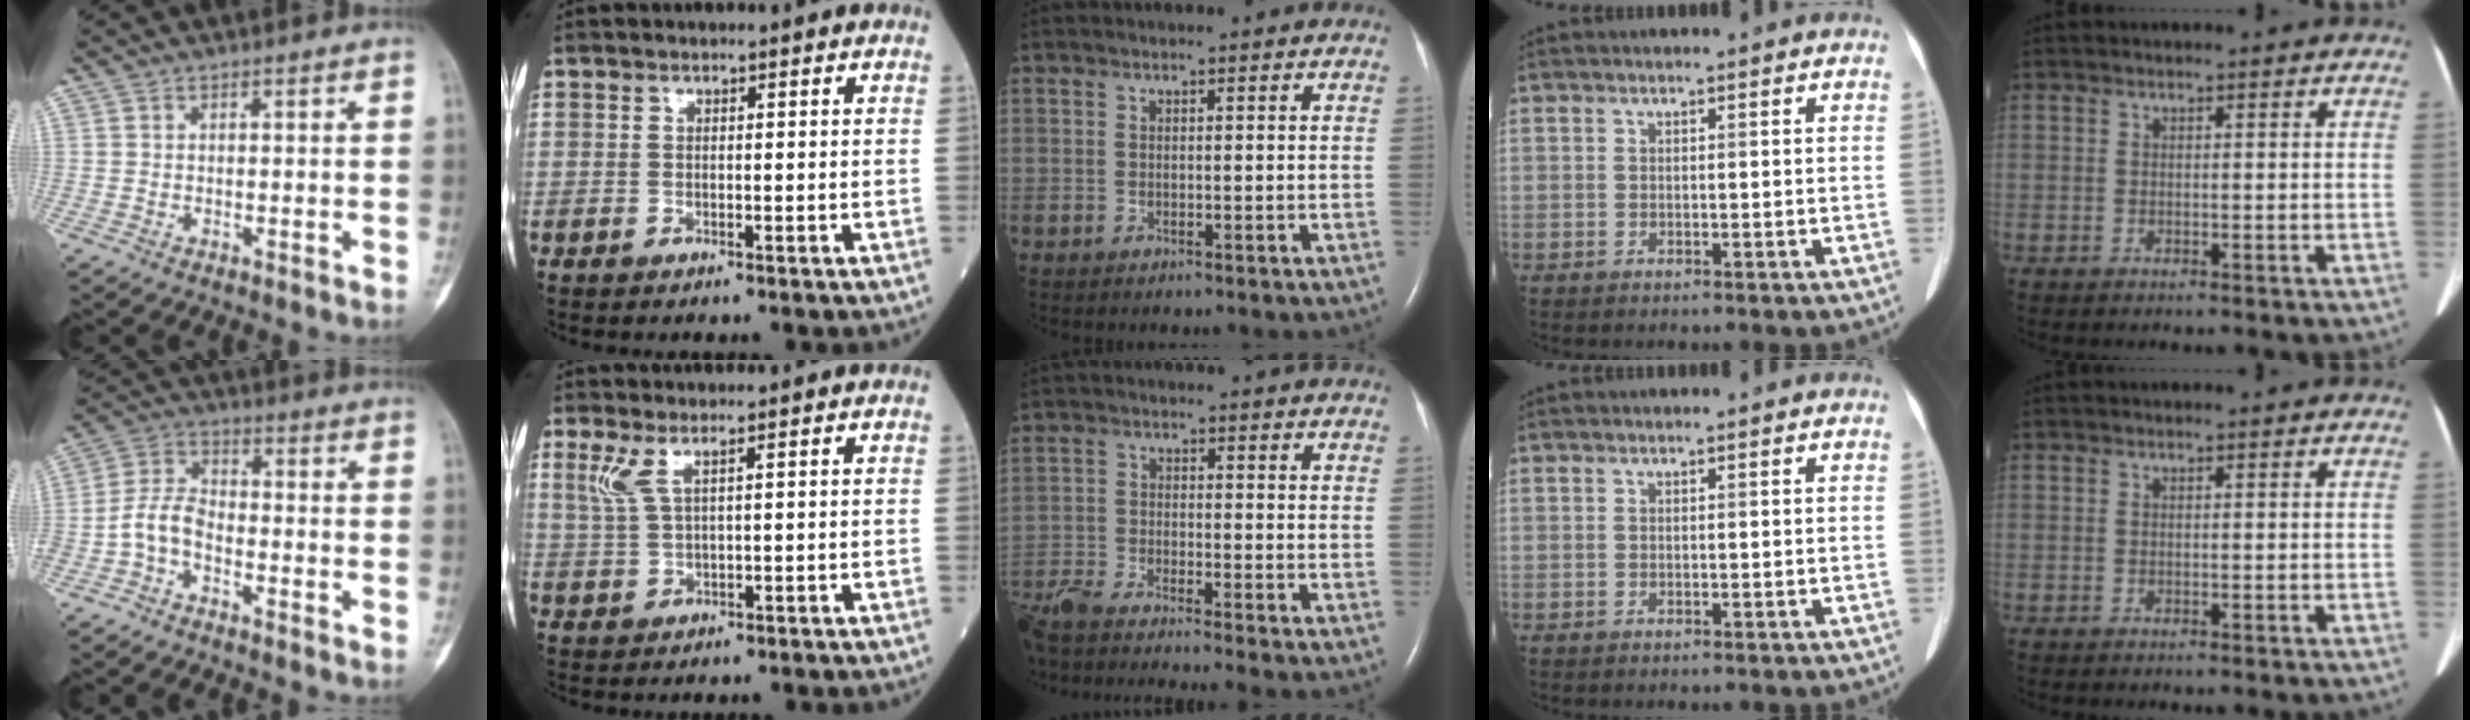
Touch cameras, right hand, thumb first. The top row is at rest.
{"thumb": {"total": 5.8, "force": [-2.9, 3.2, 3.9], "torque": [-0.078, 0.036, -0.070]}, "index": {"total": 3.2, "force": [1.7, 0.3, 2.7], "torque": [-0.071, 0.007, 0.042]}, "middle": {"total": 14.2, "force": [-12.8, -0.7, 6.0], "torque": [-0.104, -0.023, -0.217]}}